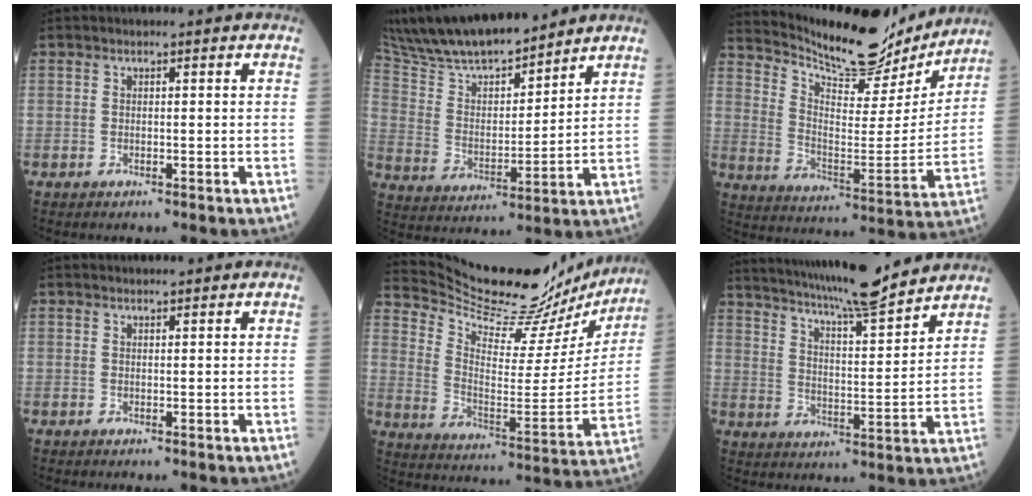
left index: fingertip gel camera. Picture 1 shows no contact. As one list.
[{"total": 17.8, "force": [15.8, 2.9, 7.6], "torque": [-0.142, 0.017, 0.289]}, {"total": 19.2, "force": [17.9, 3.7, 5.7], "torque": [-0.108, -0.033, 0.266]}, {"total": 0.6, "force": [0.6, 0.0, 0.2], "torque": [-0.006, 0.001, 0.009]}, {"total": 25.7, "force": [24.1, 4.2, 7.7], "torque": [-0.132, -0.062, 0.335]}, {"total": 16.8, "force": [15.1, 0.4, 7.4], "torque": [-0.133, -0.002, 0.231]}]